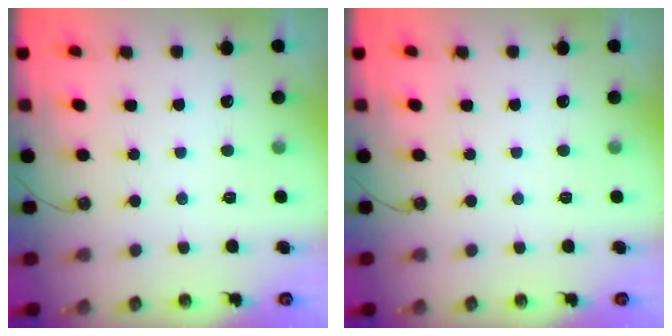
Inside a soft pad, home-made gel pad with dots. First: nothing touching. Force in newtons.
{"total": 0.0}